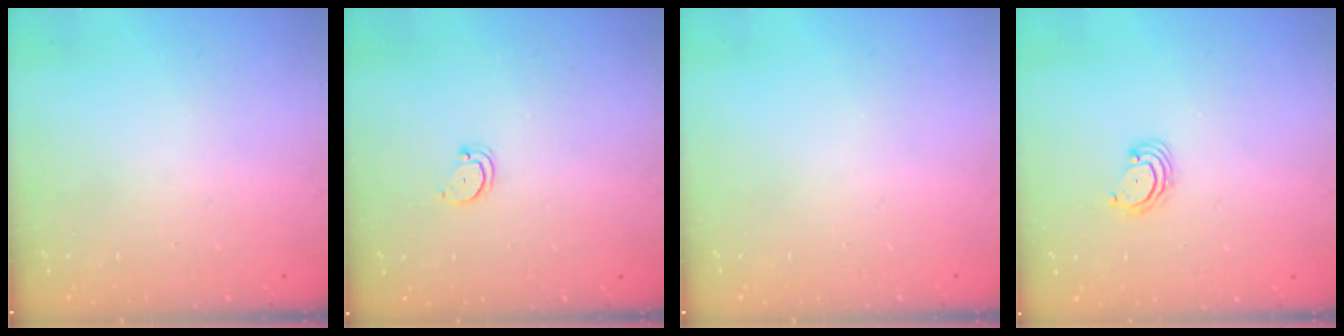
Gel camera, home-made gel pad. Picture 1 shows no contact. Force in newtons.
{"total": 2.7, "press": 2.7, "slide": 0.2}
{"total": 0.0}
{"total": 2.7, "press": 2.7, "slide": 0.3}